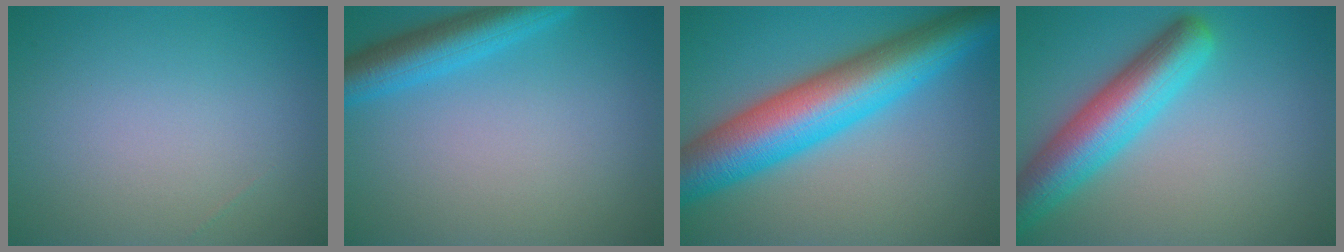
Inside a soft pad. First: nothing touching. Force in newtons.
{"total": 4.7, "press": 4.7, "slide": 0.3}
{"total": 11.4, "press": 11.4, "slide": 0.2}
{"total": 7.2, "press": 7.2, "slide": 0.4}